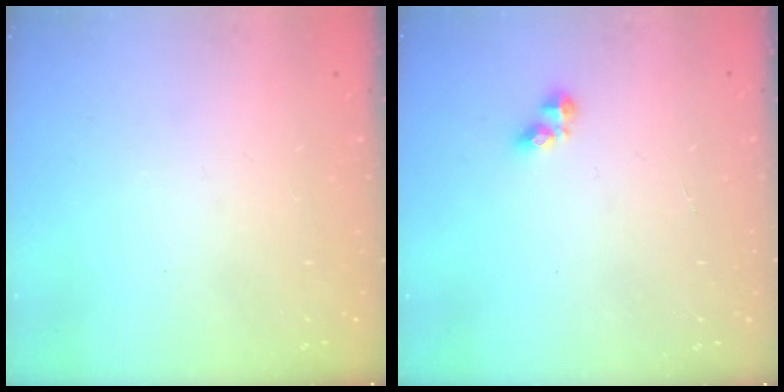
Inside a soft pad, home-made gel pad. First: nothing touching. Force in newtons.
{"total": 3.4, "press": 3.4, "slide": 0.6}